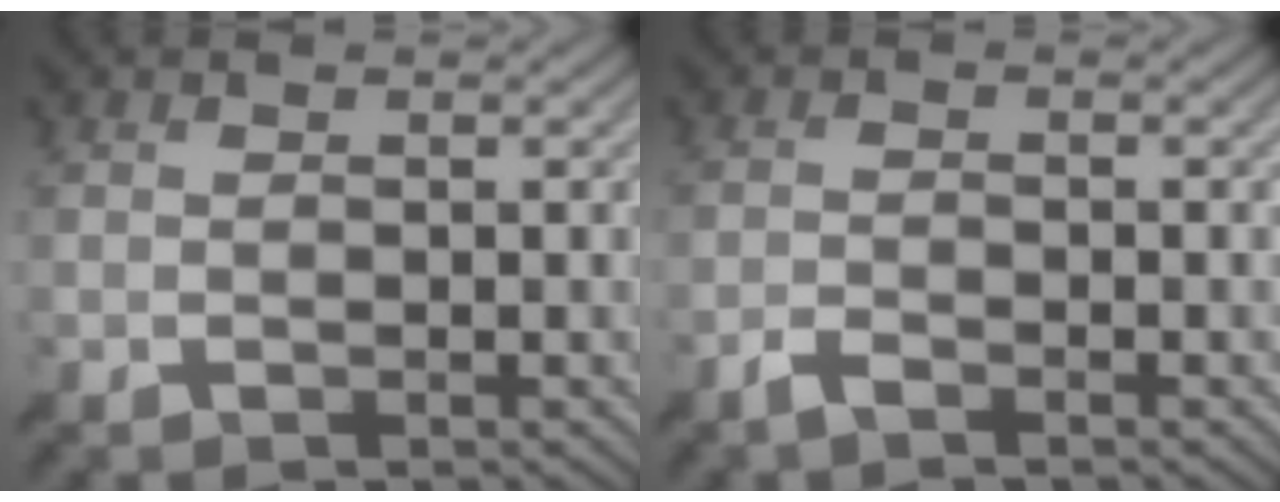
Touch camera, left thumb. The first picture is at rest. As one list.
[{"total": 1.6, "force": [-1.2, 0.3, 1.0], "torque": [-0.025, 0.002, -0.032]}]